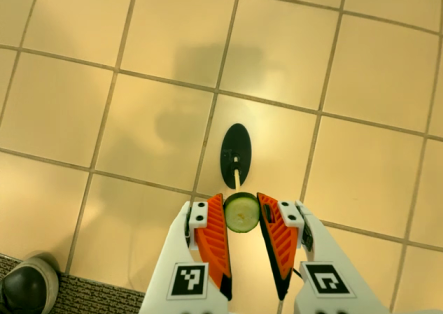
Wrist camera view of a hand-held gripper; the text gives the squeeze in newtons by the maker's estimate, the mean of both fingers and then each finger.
{"total": 6.4, "left": 6.1, "right": 6.7}